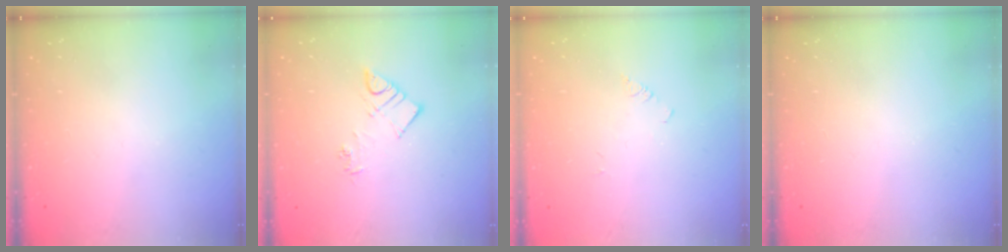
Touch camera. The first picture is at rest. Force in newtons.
{"total": 7.3, "press": 7.2, "slide": 0.7}
{"total": 1.0, "press": 0.9, "slide": 0.2}
{"total": 0.0}